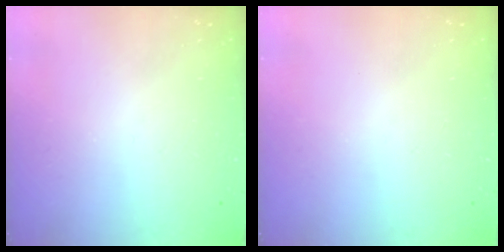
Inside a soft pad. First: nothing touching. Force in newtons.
{"total": 0.0}